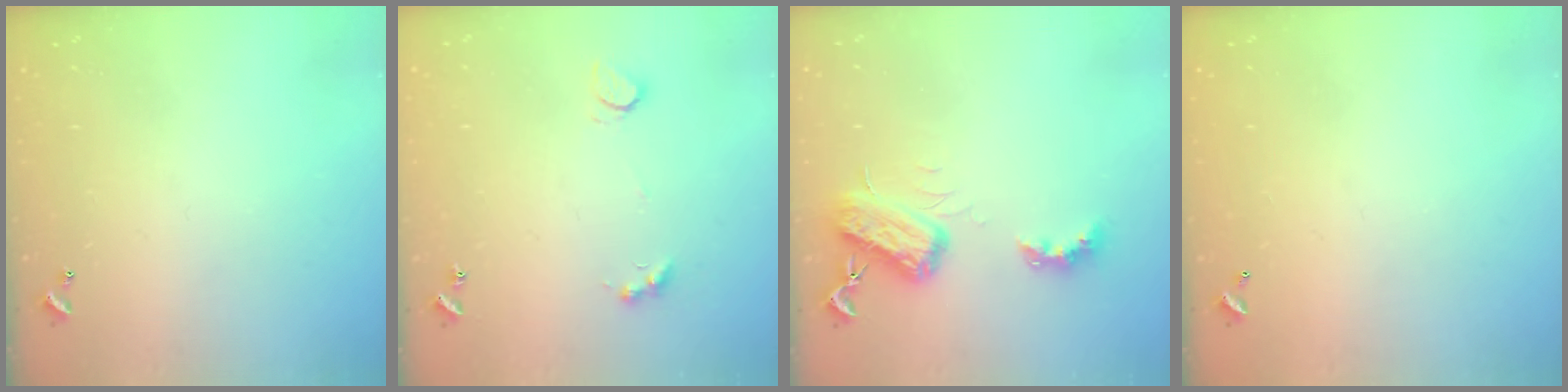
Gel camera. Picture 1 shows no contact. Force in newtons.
{"total": 2.5, "press": 2.3, "slide": 1.1}
{"total": 6.2, "press": 6.2, "slide": 0.8}
{"total": 2.8, "press": 2.8, "slide": 0.1}